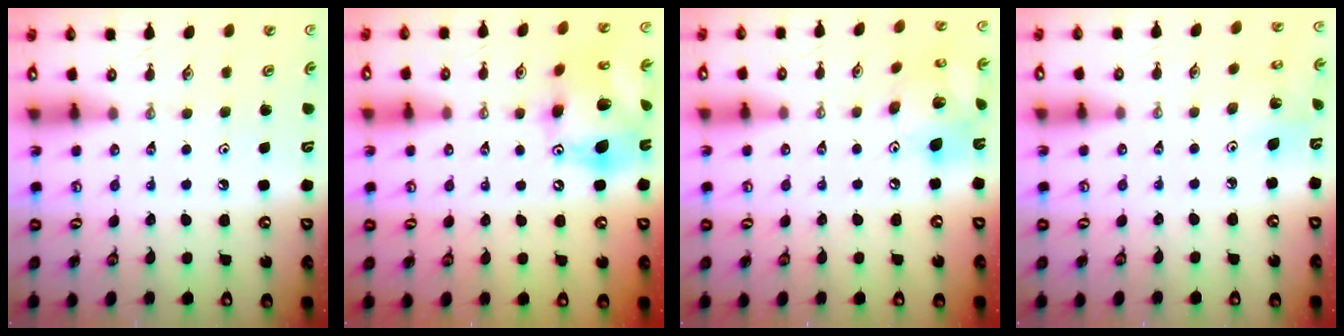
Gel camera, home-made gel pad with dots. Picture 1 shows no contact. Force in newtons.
{"total": 15.6, "press": 15.5, "slide": 1.6}
{"total": 14.2, "press": 13.9, "slide": 3.1}
{"total": 3.2, "press": 3.2, "slide": 0.2}